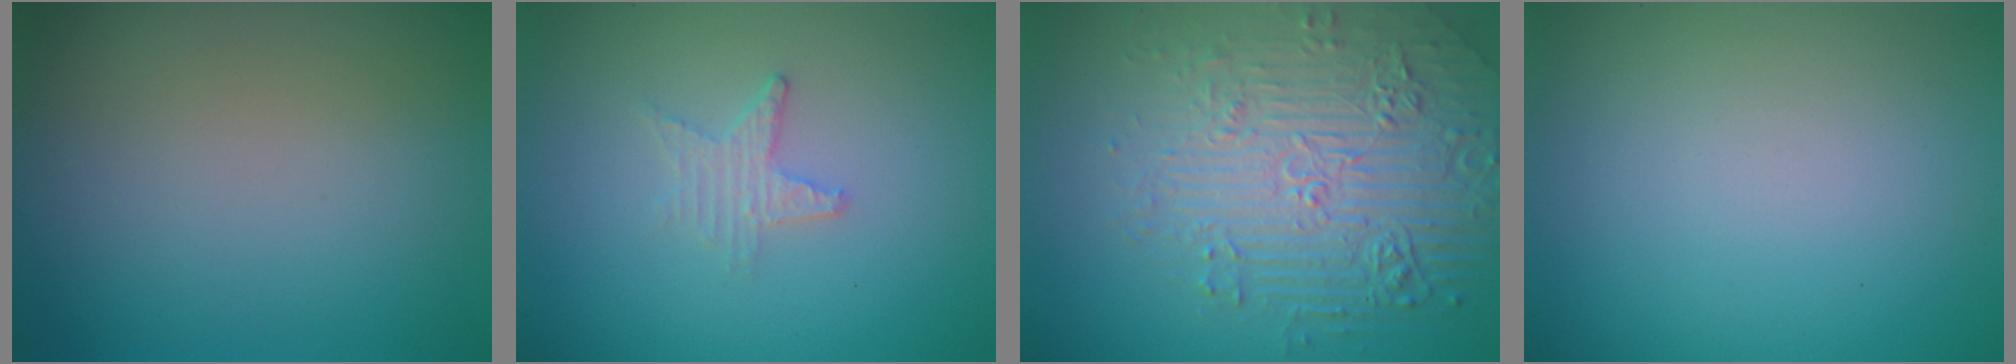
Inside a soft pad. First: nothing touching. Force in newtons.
{"total": 1.7, "press": 1.6, "slide": 0.4}
{"total": 7.3, "press": 5.4, "slide": 4.8}
{"total": 0.0}